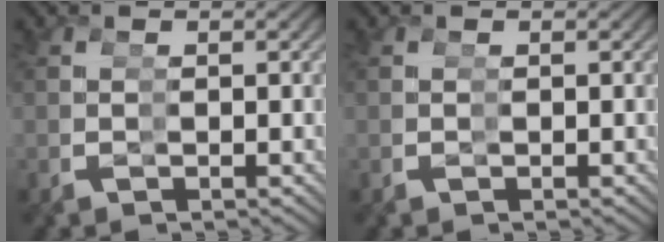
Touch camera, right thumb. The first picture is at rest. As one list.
[{"total": 0.0}]